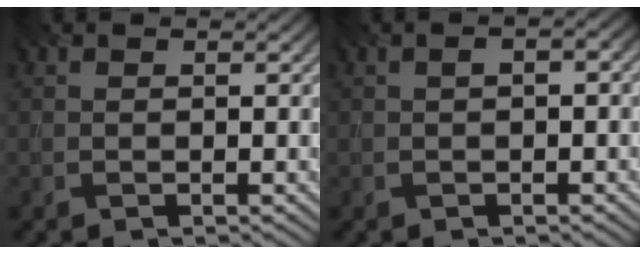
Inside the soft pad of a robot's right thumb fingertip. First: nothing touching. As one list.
[{"total": 1.8, "force": [0.1, 0.6, 1.7], "torque": [-0.030, 0.008, 0.002]}]